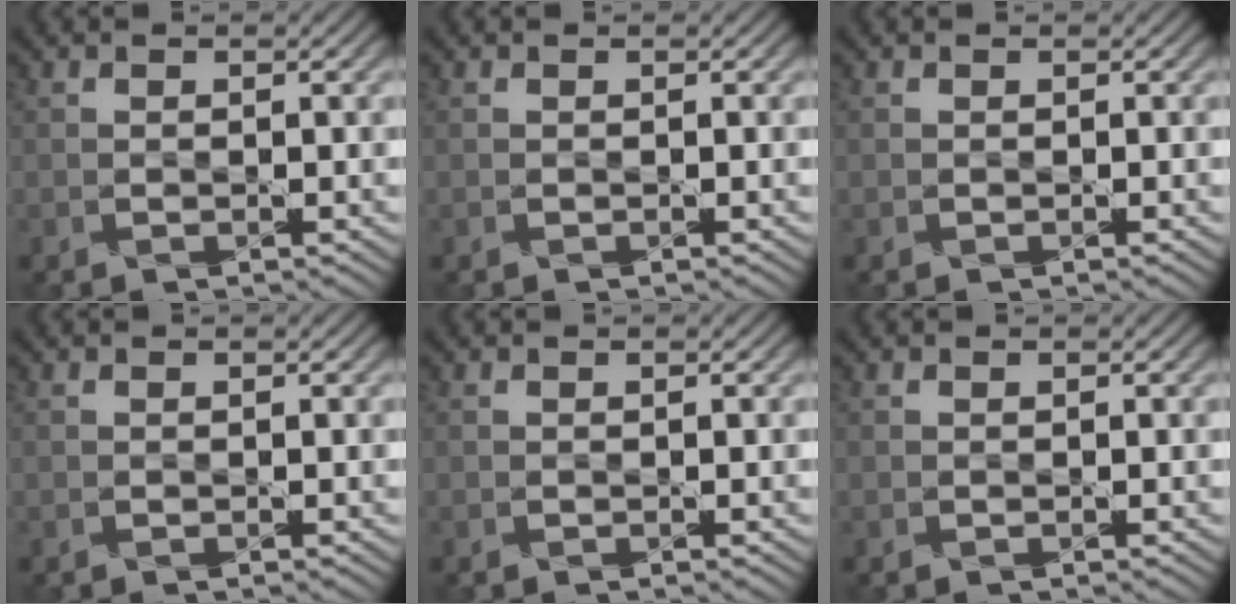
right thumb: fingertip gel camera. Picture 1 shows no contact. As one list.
[{"total": 0.0}, {"total": 0.0}, {"total": 0.0}, {"total": 0.0}, {"total": 0.0}]